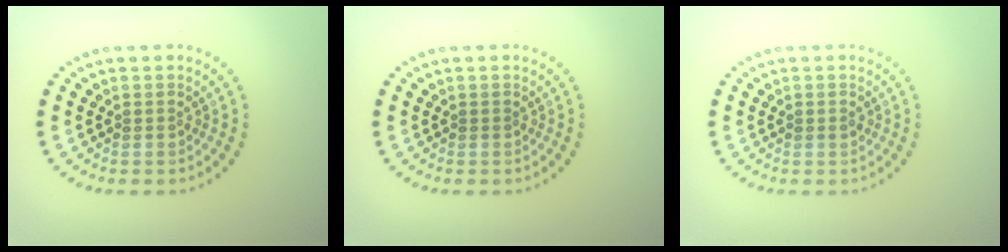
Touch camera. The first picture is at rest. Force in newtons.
{"total": 0.0}
{"total": 0.8, "press": 0.8, "slide": 0.1}